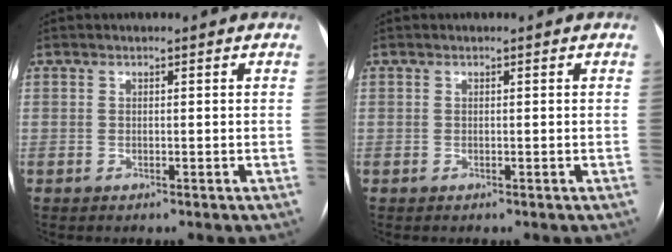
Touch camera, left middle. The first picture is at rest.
{"total": 0.0}